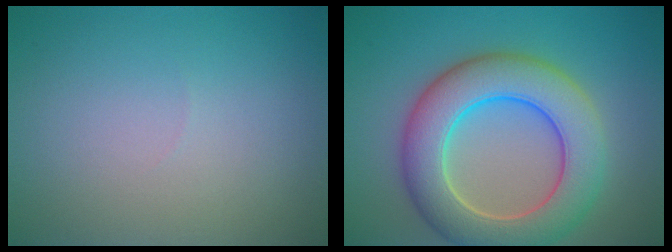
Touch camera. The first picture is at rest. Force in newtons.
{"total": 9.1, "press": 9.0, "slide": 0.7}